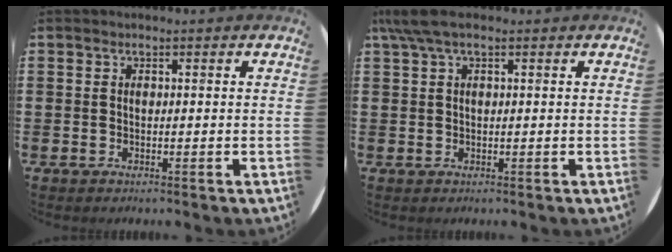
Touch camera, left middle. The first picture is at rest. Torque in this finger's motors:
{"motor_torque": [0.85, -0.73, 0.33, 0.10]}